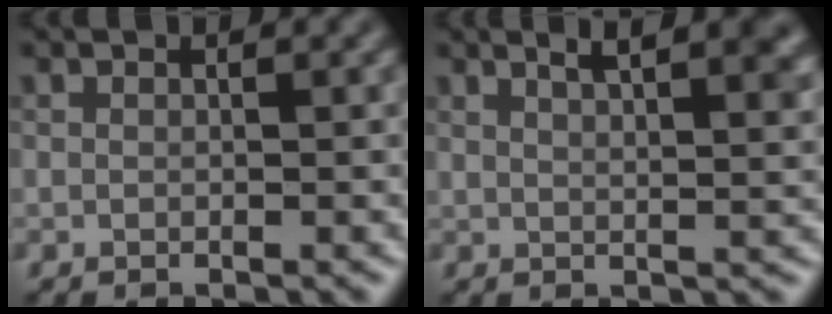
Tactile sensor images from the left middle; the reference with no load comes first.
{"total": 5.1, "force": [3.1, 1.8, 3.5], "torque": [-0.016, 0.022, 0.035]}